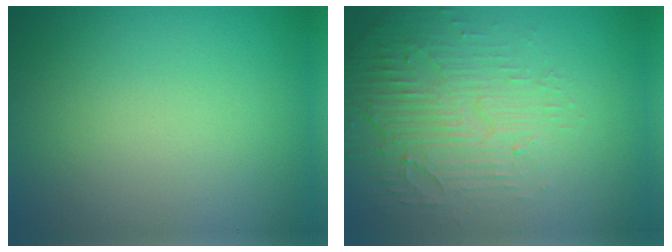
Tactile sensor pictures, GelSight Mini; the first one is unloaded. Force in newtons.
{"total": 5.7, "press": 3.3, "slide": 4.7}